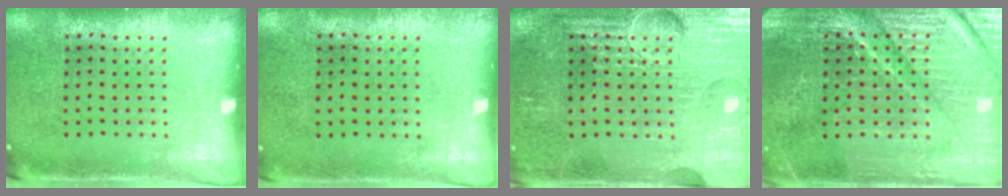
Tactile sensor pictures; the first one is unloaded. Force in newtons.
{"total": 0.0}
{"total": 4.2, "press": 4.2, "slide": 0.4}
{"total": 4.9, "press": 4.6, "slide": 1.5}